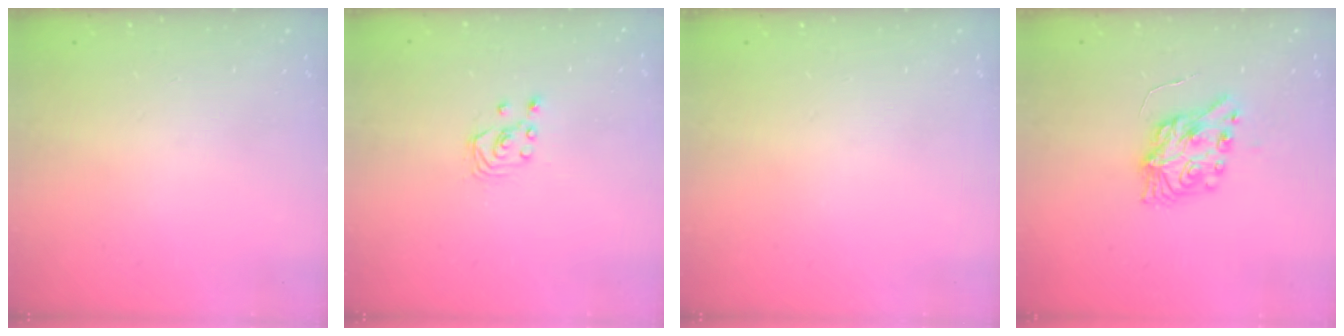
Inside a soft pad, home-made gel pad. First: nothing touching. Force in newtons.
{"total": 2.1, "press": 2.1, "slide": 0.3}
{"total": 0.0}
{"total": 8.1, "press": 8.1, "slide": 0.2}